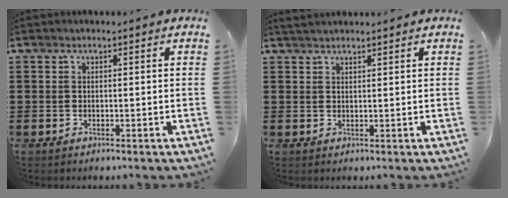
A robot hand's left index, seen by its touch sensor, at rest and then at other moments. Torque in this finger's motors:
{"motor_torque": [0.10, 0.09, 0.07, 0.02]}